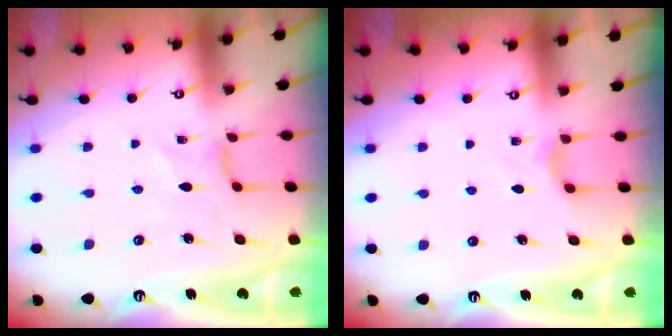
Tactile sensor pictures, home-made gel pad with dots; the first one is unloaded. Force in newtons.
{"total": 2.9, "press": 2.9, "slide": 0.5}